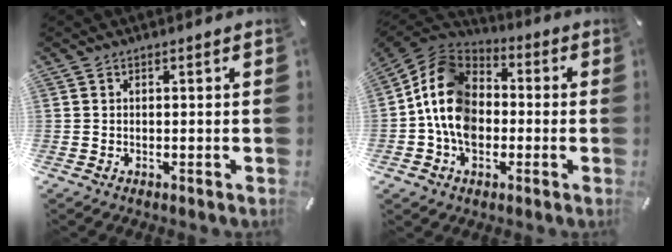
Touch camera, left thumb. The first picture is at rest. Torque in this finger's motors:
{"motor_torque": [1.07, 1.75, 0.98, -0.47, 0.37]}